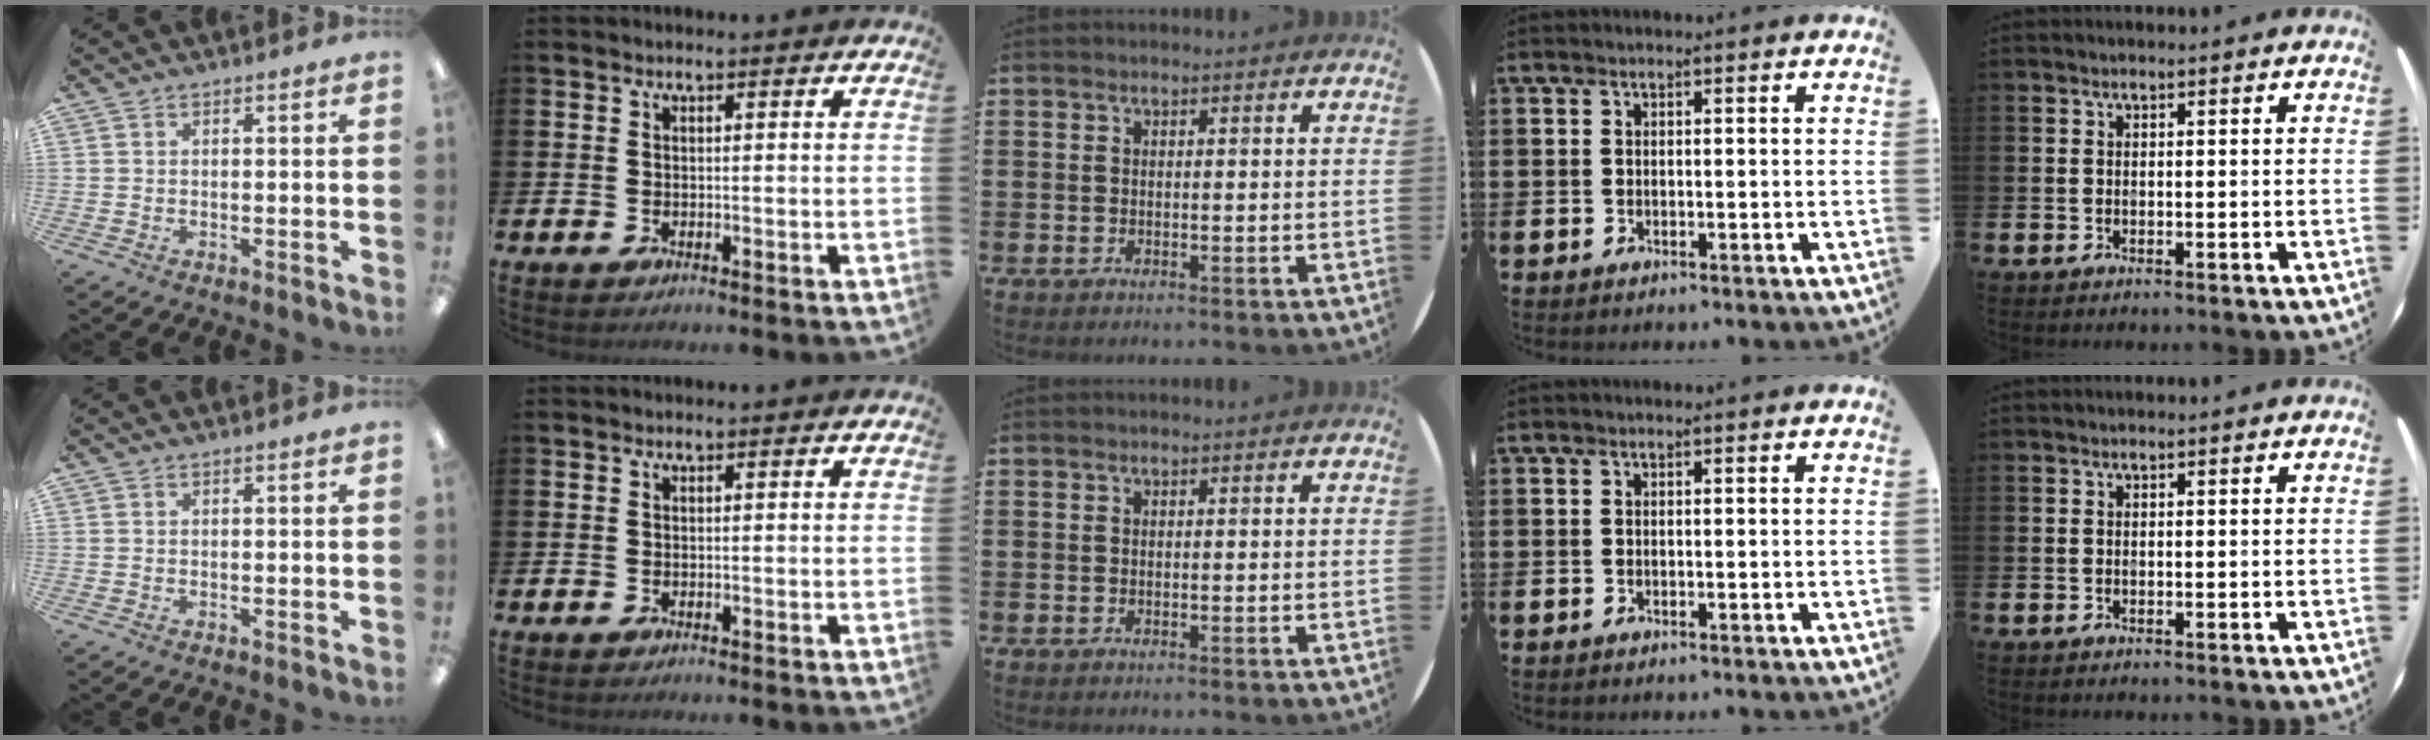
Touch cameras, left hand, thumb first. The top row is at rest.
{}